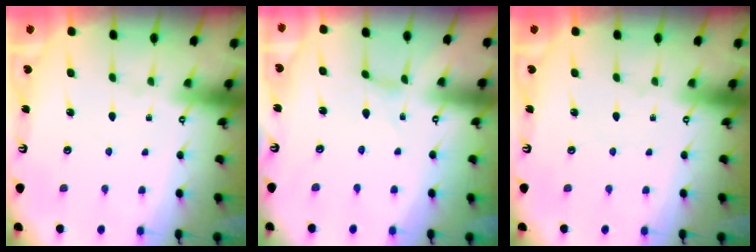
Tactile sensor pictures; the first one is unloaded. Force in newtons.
{"total": 0.0}
{"total": 0.0}